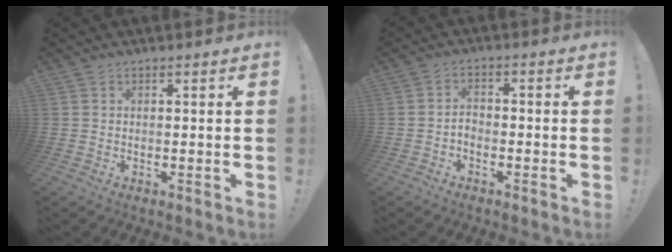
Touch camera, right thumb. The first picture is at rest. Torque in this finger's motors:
{"motor_torque": [0.16, -0.31, -0.10, 0.38, 0.03]}